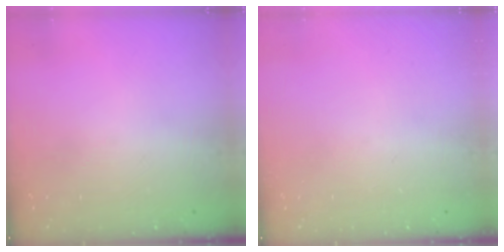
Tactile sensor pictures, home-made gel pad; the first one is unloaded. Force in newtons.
{"total": 0.0}